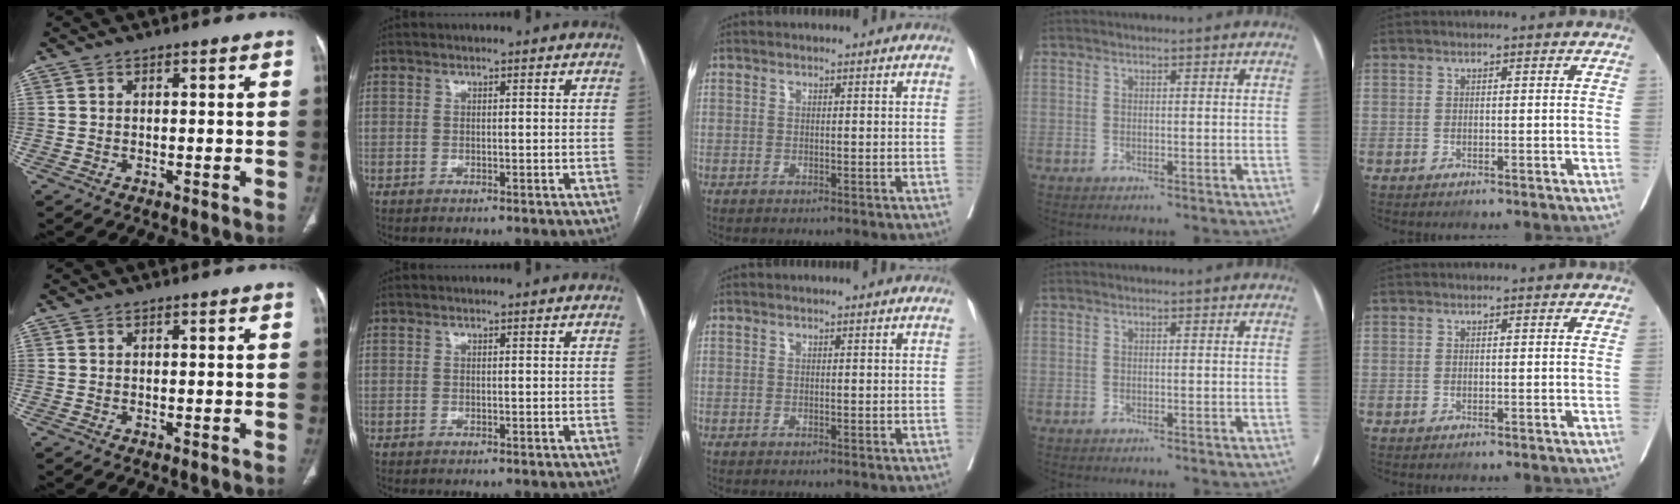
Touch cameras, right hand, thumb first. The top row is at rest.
{}